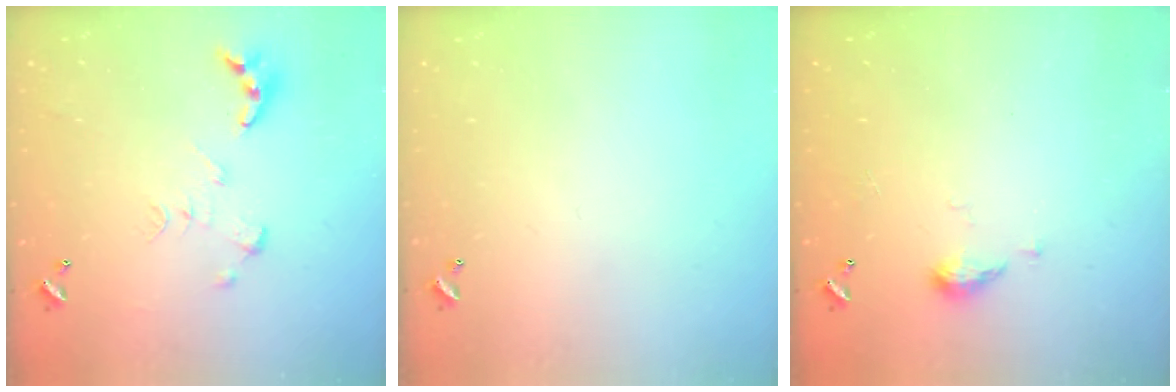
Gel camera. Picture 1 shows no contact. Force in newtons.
{"total": 0.0}
{"total": 3.8, "press": 3.7, "slide": 0.6}